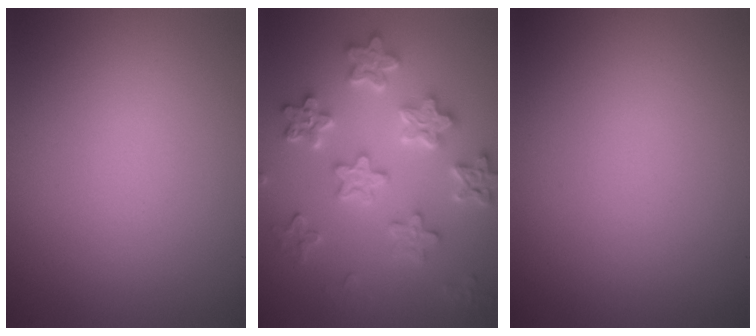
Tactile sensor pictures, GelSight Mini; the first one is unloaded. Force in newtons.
{"total": 5.3, "press": 5.0, "slide": 1.8}
{"total": 0.0}